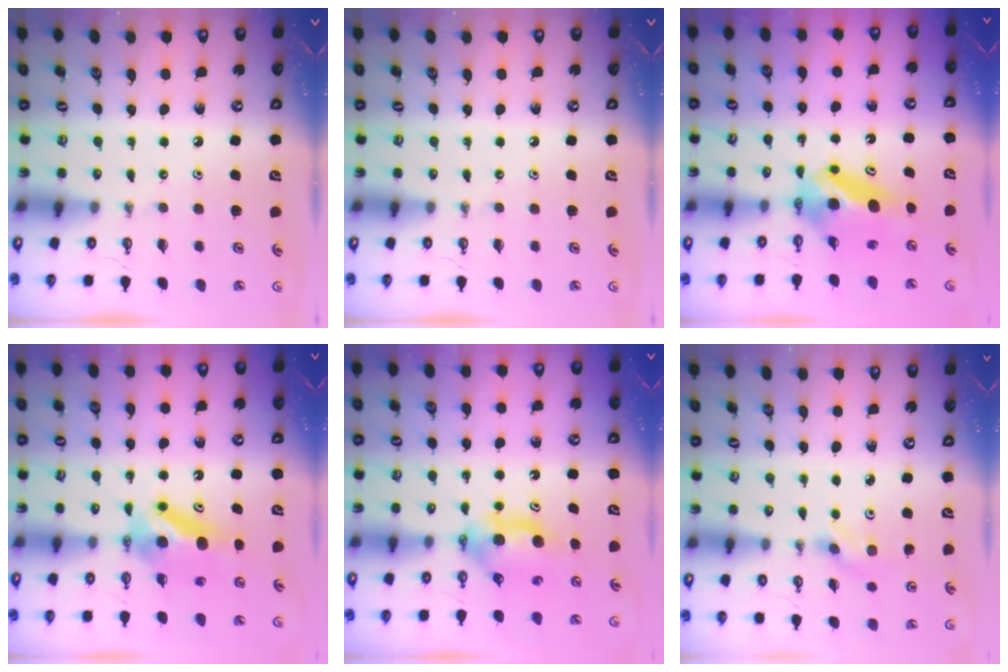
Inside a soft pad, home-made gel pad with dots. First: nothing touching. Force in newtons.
{"total": 0.0}
{"total": 7.0, "press": 5.9, "slide": 3.7}
{"total": 7.2, "press": 6.9, "slide": 2.0}
{"total": 5.8, "press": 5.6, "slide": 1.5}
{"total": 2.0, "press": 1.9, "slide": 0.6}